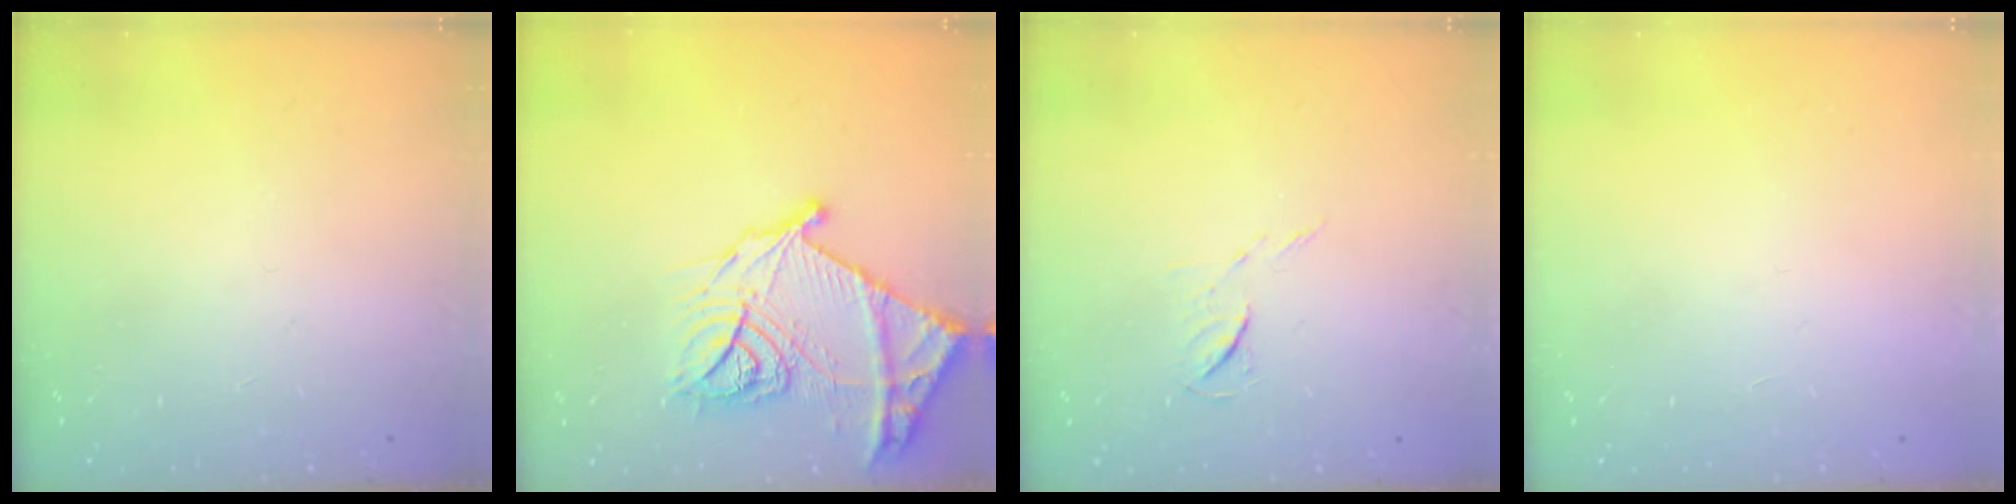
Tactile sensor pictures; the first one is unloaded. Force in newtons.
{"total": 22.2, "press": 22.1, "slide": 2.4}
{"total": 4.9, "press": 4.9, "slide": 0.5}
{"total": 1.7, "press": 1.6, "slide": 0.1}